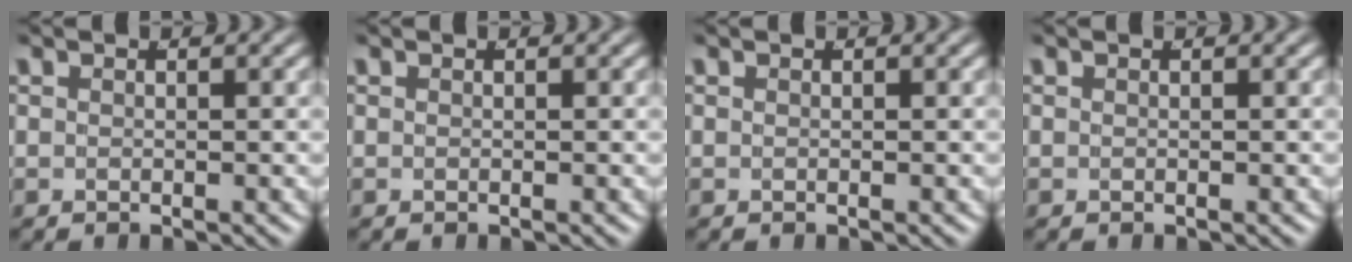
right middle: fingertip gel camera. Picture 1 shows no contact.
{"total": 0.0}
{"total": 0.0}
{"total": 0.0}